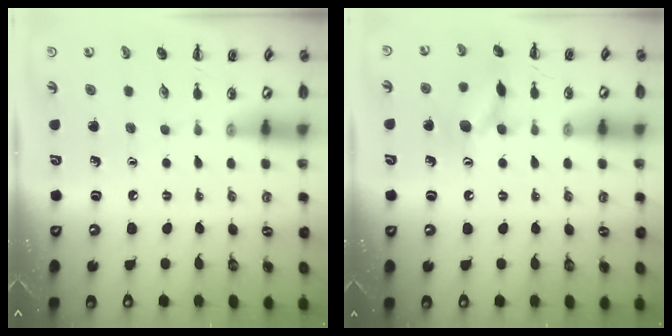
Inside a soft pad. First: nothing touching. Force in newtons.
{"total": 10.3, "press": 10.3, "slide": 0.5}